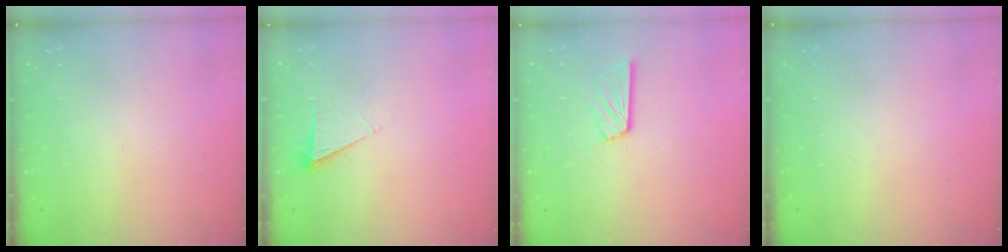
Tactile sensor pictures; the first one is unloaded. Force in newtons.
{"total": 5.1, "press": 5.0, "slide": 0.6}
{"total": 9.2, "press": 9.2, "slide": 0.8}
{"total": 0.0}